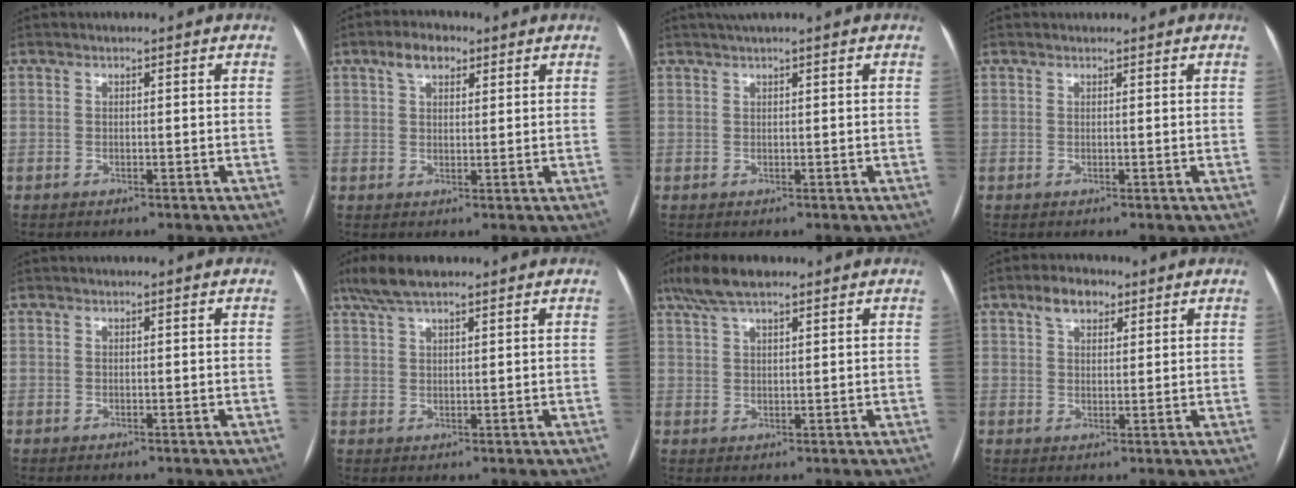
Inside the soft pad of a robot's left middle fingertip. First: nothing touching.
{"total": 4.4, "force": [2.6, 2.3, 2.7], "torque": [-0.053, 0.018, 0.048]}
{"total": 2.2, "force": [1.7, -0.3, 1.4], "torque": [-0.019, 0.020, 0.033]}
{"total": 0.6, "force": [0.5, 0.2, 0.0], "torque": [-0.005, 0.007, 0.010]}
{"total": 0.0}
{"total": 6.6, "force": [4.9, 1.6, 4.1], "torque": [-0.086, 0.026, 0.092]}
{"total": 7.3, "force": [5.4, 1.8, 4.6], "torque": [-0.096, 0.028, 0.098]}
{"total": 4.7, "force": [2.9, 2.6, 2.7], "torque": [-0.049, 0.017, 0.053]}